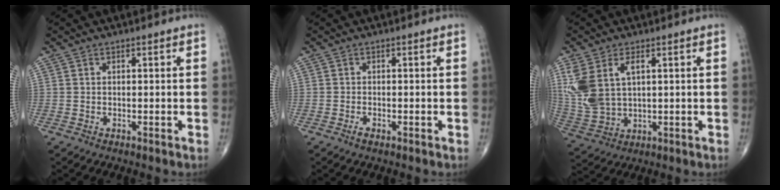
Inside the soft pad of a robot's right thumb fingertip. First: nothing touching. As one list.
[{"total": 1.1, "force": [-0.6, 0.5, 0.7], "torque": [-0.018, -0.002, -0.015]}, {"total": 12.0, "force": [3.5, 6.8, 9.3], "torque": [-0.215, -0.002, 0.084]}]